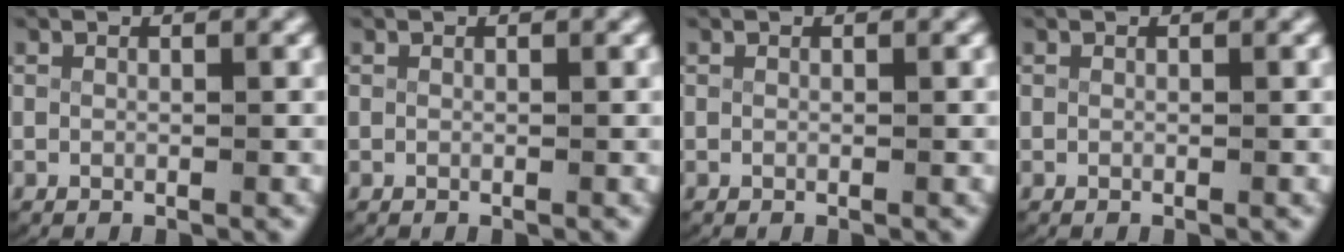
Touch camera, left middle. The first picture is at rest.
{"total": 0.0}
{"total": 0.0}
{"total": 0.0}